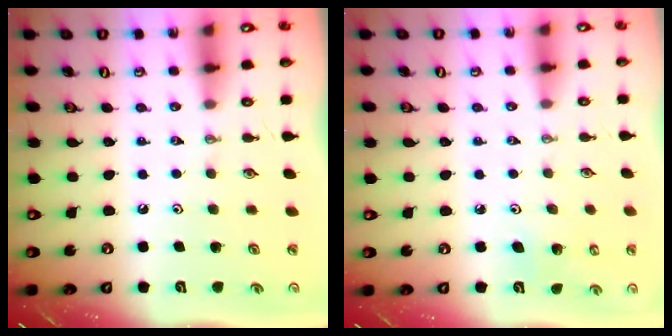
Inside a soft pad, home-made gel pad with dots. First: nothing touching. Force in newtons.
{"total": 5.4, "press": 5.3, "slide": 1.3}